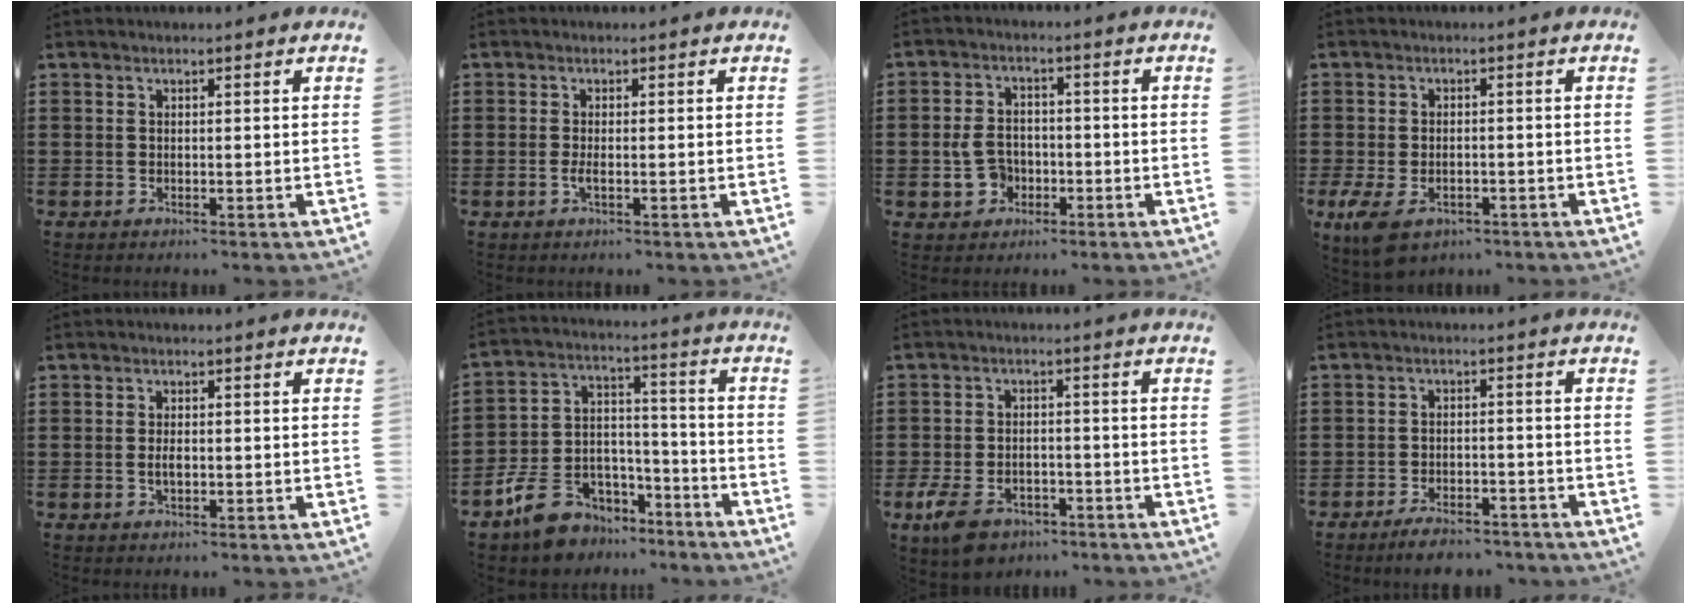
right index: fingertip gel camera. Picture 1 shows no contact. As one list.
[{"total": 1.4, "force": [-0.4, 0.0, 1.3], "torque": [-0.031, -0.005, -0.009]}, {"total": 5.3, "force": [-1.3, 4.1, 3.1], "torque": [-0.077, 0.004, -0.027]}, {"total": 3.8, "force": [-2.2, 1.9, 2.5], "torque": [-0.065, -0.001, -0.047]}, {"total": 1.8, "force": [-0.3, 0.8, 1.6], "torque": [-0.030, 0.002, -0.006]}, {"total": 9.5, "force": [-7.3, 5.4, 2.7], "torque": [-0.066, 0.034, -0.135]}, {"total": 5.2, "force": [-3.7, 2.4, 2.8], "torque": [-0.071, 0.004, -0.074]}, {"total": 3.8, "force": [-3.6, 0.6, 1.2], "torque": [-0.020, 0.008, -0.069]}]